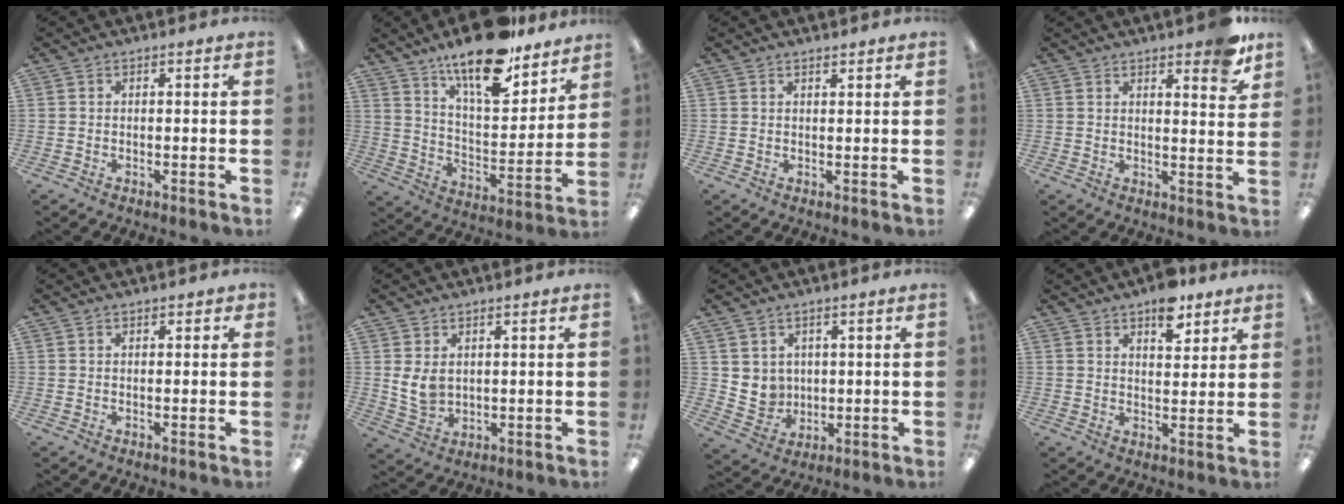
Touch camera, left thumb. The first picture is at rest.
{"total": 18.1, "force": [14.0, 5.8, 9.9], "torque": [-0.158, -0.092, 0.235]}
{"total": 1.0, "force": [1.0, 0.2, 0.2], "torque": [-0.003, -0.001, 0.019]}
{"total": 6.7, "force": [5.3, 1.7, 3.8], "torque": [-0.040, -0.029, 0.086]}
{"total": 1.1, "force": [0.7, 0.6, 0.5], "torque": [-0.001, -0.001, 0.011]}
{"total": 5.8, "force": [2.1, 4.1, 3.5], "torque": [-0.077, -0.009, 0.039]}
{"total": 5.7, "force": [3.0, 4.9, 0.0], "torque": [-0.008, -0.019, 0.062]}
{"total": 8.1, "force": [5.8, 3.7, 4.3], "torque": [-0.042, -0.032, 0.094]}